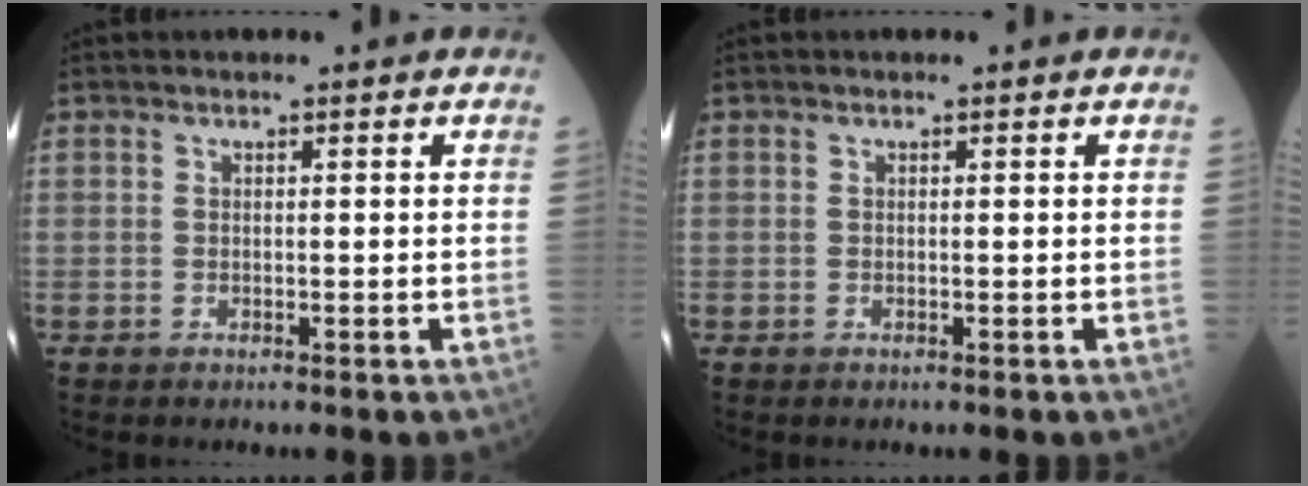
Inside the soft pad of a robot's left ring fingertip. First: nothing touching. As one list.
[{"total": 0.0}]